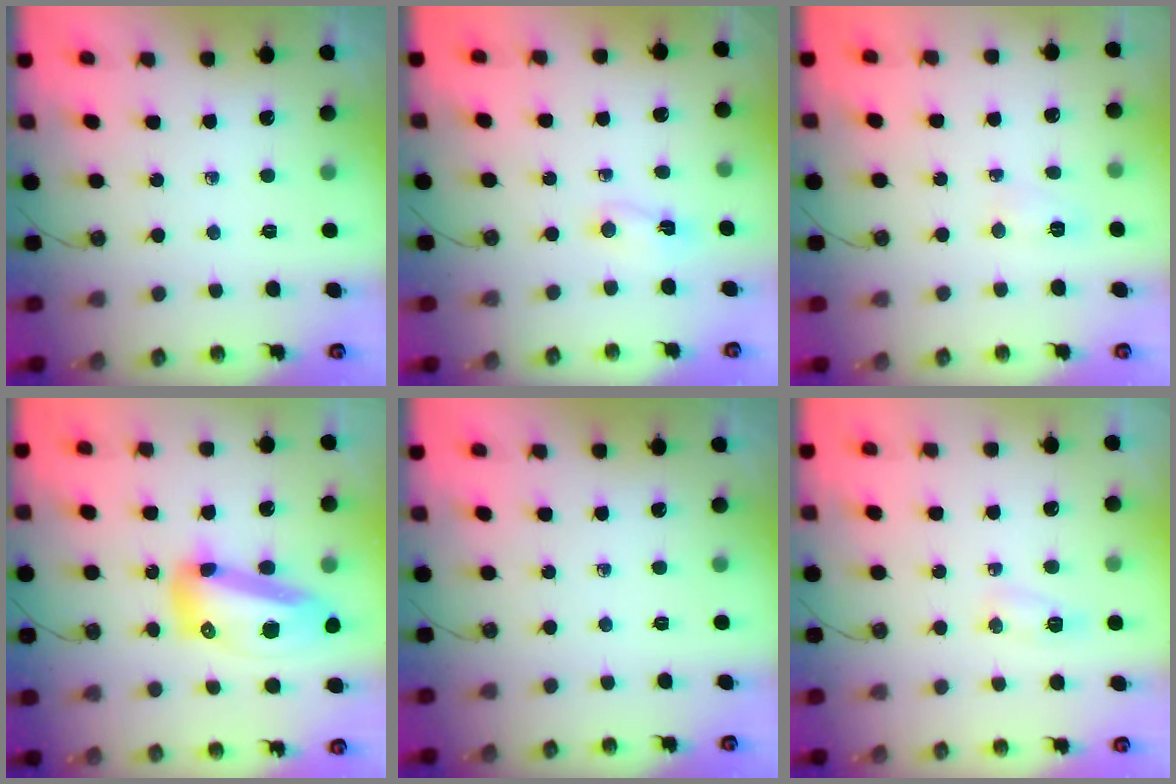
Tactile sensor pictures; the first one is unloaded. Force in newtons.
{"total": 2.2, "press": 1.9, "slide": 1.1}
{"total": 4.1, "press": 4.0, "slide": 0.5}
{"total": 17.2, "press": 17.1, "slide": 2.1}
{"total": 0.0}
{"total": 18.2, "press": 7.5, "slide": 16.6}